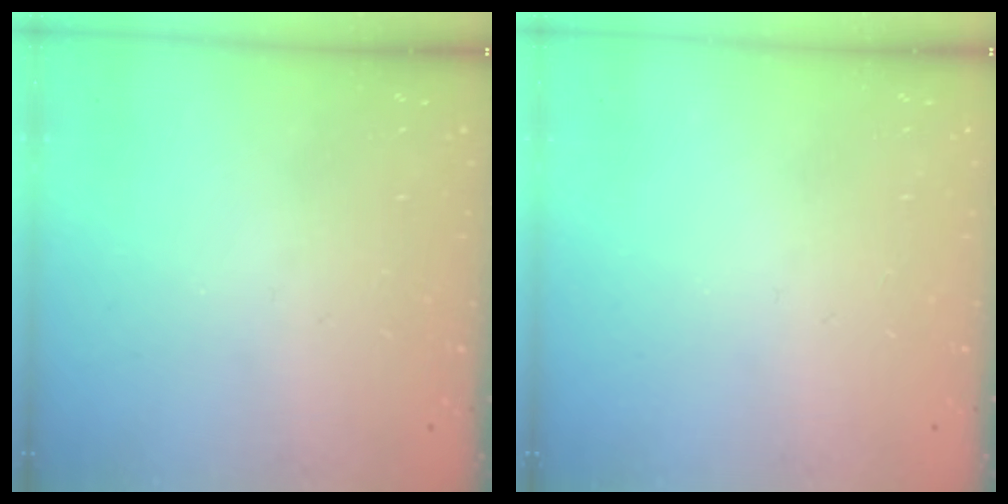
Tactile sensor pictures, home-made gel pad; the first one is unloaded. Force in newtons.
{"total": 0.0}